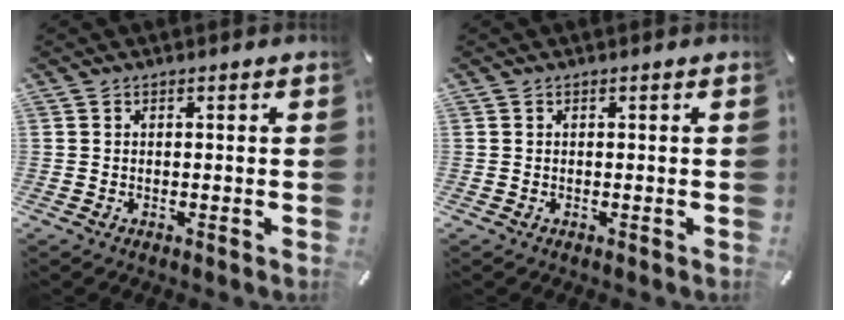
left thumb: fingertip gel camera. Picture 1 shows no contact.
{"total": 0.0}